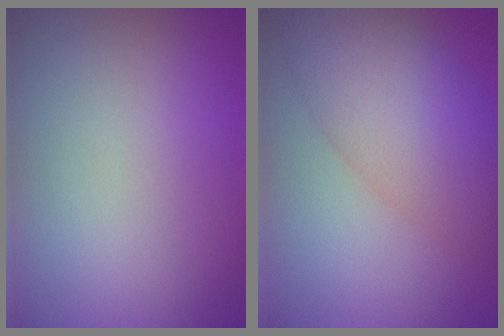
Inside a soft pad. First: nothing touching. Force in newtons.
{"total": 4.8, "press": 4.8, "slide": 0.2}